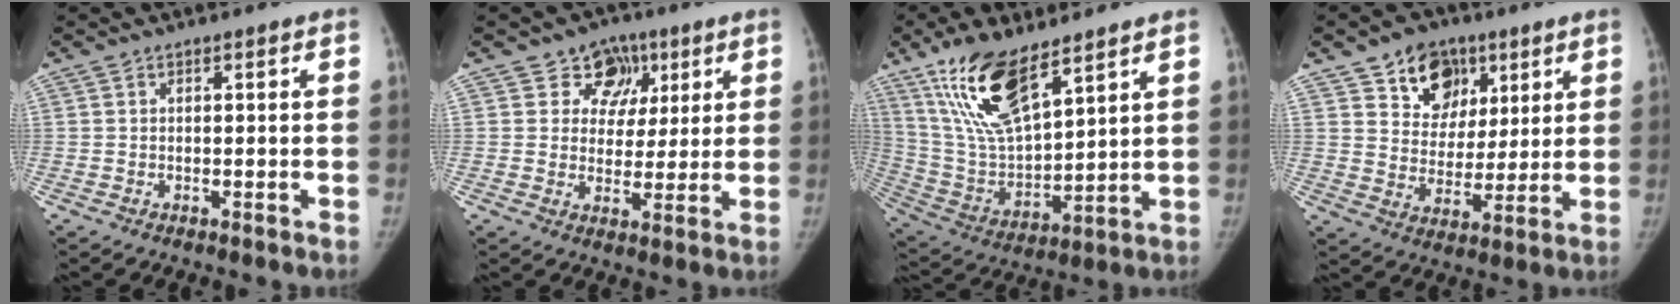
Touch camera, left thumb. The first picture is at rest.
{"total": 8.1, "force": [4.0, 6.9, 1.9], "torque": [0.014, -0.009, 0.058]}
{"total": 17.4, "force": [10.9, 6.2, 12.1], "torque": [-0.216, -0.048, 0.222]}
{"total": 12.6, "force": [7.0, 9.4, 4.7], "torque": [-0.033, -0.028, 0.116]}